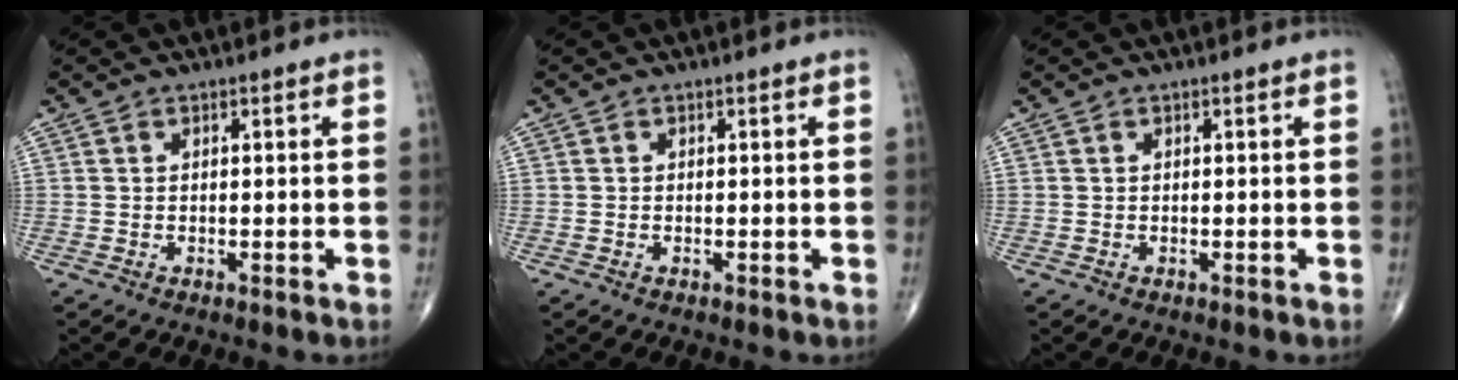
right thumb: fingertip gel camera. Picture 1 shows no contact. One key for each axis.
{"total": 0.0}
{"total": 0.0}